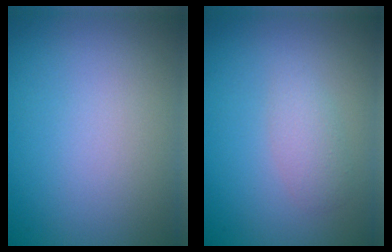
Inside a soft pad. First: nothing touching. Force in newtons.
{"total": 1.8, "press": 1.8, "slide": 0.0}